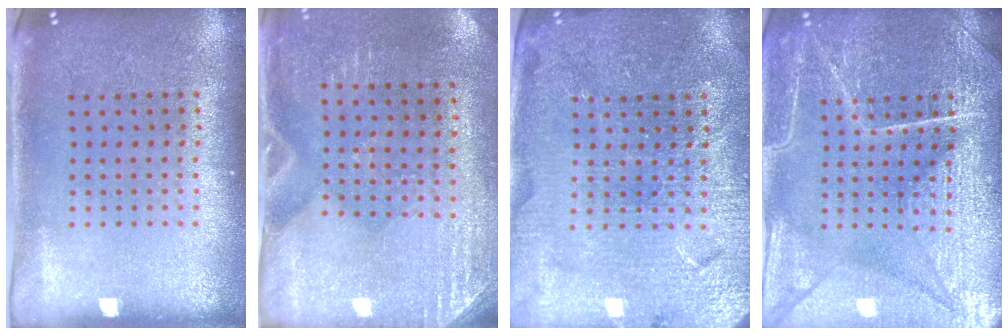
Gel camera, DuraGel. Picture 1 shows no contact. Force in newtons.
{"total": 2.9, "press": 2.5, "slide": 1.4}
{"total": 4.0, "press": 3.8, "slide": 1.0}
{"total": 7.1, "press": 7.1, "slide": 0.9}